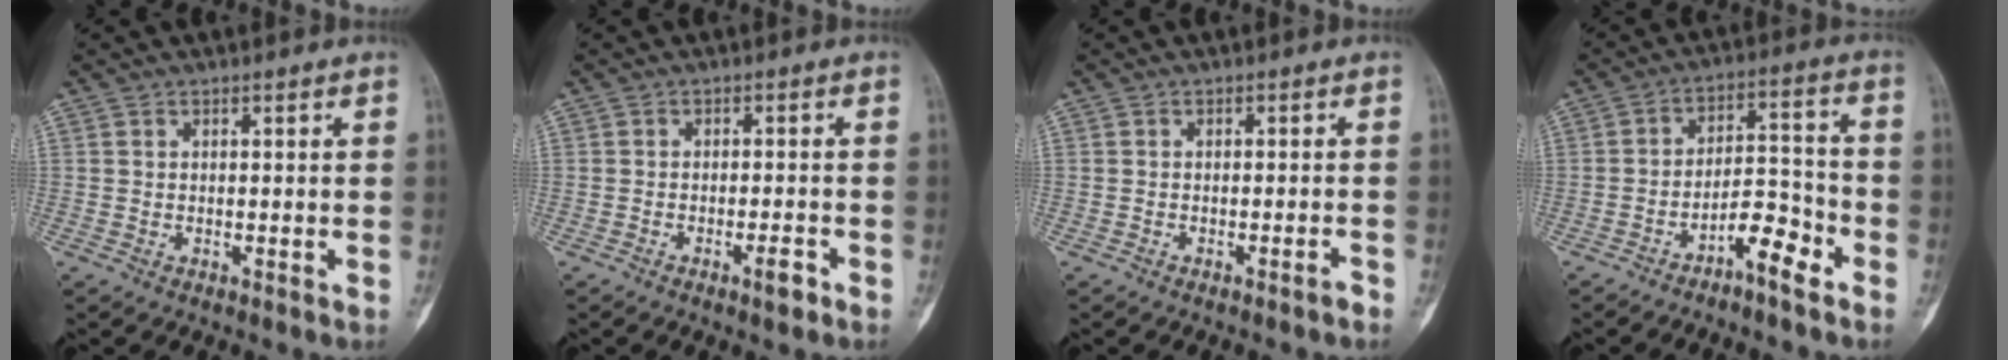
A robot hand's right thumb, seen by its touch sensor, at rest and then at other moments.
{"total": 2.7, "force": [-1.6, 0.6, 2.0], "torque": [-0.028, 0.007, -0.028]}
{"total": 1.3, "force": [-1.0, 0.0, 0.8], "torque": [-0.013, 0.007, -0.015]}
{"total": 7.5, "force": [-4.7, 2.3, 5.3], "torque": [-0.075, 0.054, -0.081]}